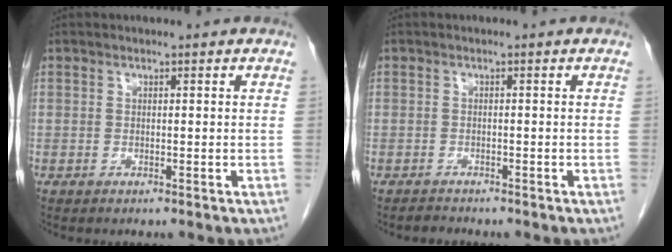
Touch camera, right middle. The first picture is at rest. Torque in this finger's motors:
{"motor_torque": [0.16, -0.11, -0.10, -0.07]}